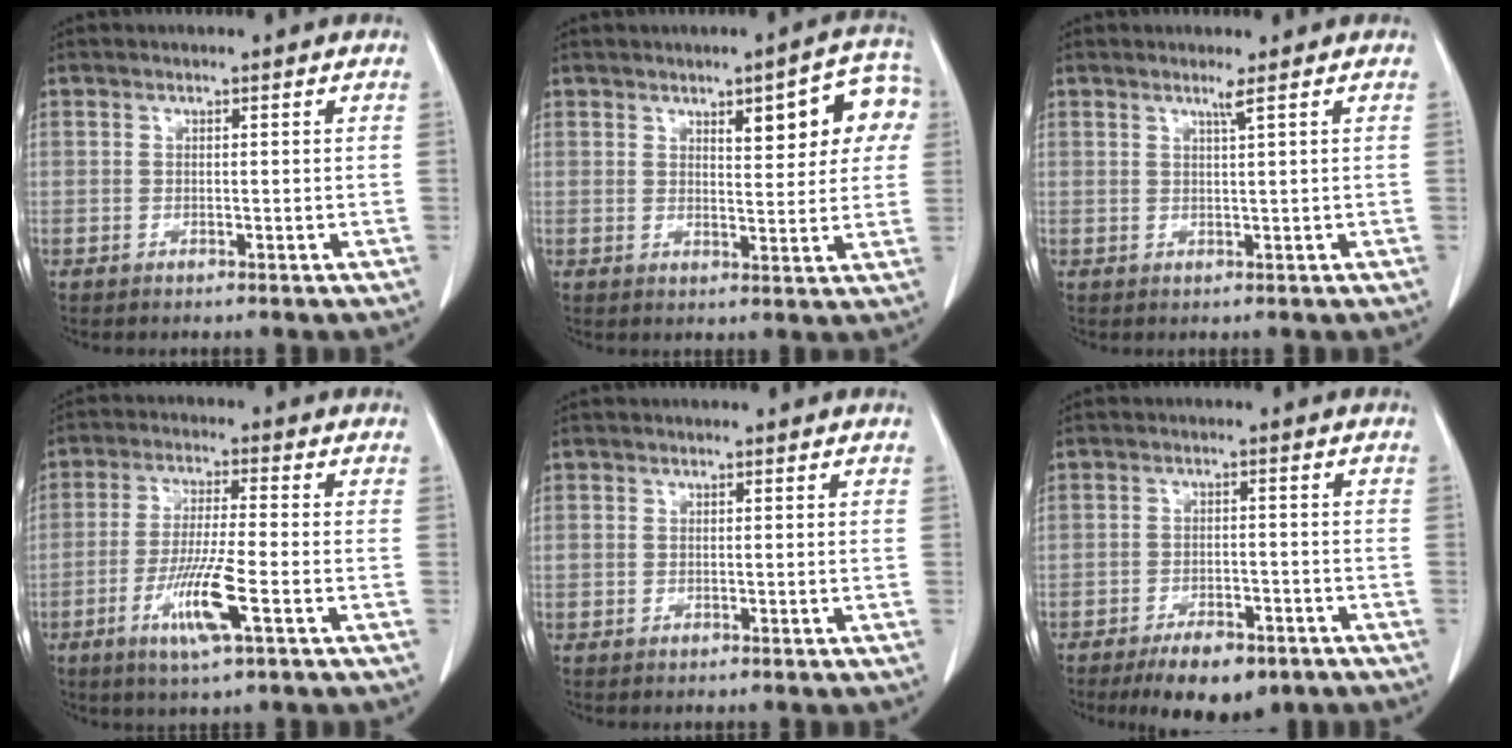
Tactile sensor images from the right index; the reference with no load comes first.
{"total": 9.8, "force": [3.6, 2.8, 8.6], "torque": [-0.099, 0.020, 0.044]}
{"total": 1.3, "force": [0.8, -0.6, 0.8], "torque": [-0.026, -0.009, 0.019]}
{"total": 9.1, "force": [-3.5, 0.2, 8.3], "torque": [-0.163, -0.014, -0.065]}
{"total": 0.6, "force": [0.0, 0.5, 0.3], "torque": [-0.005, 0.007, 0.003]}
{"total": 8.3, "force": [-5.9, 3.3, 4.8], "torque": [-0.072, -0.004, -0.090]}